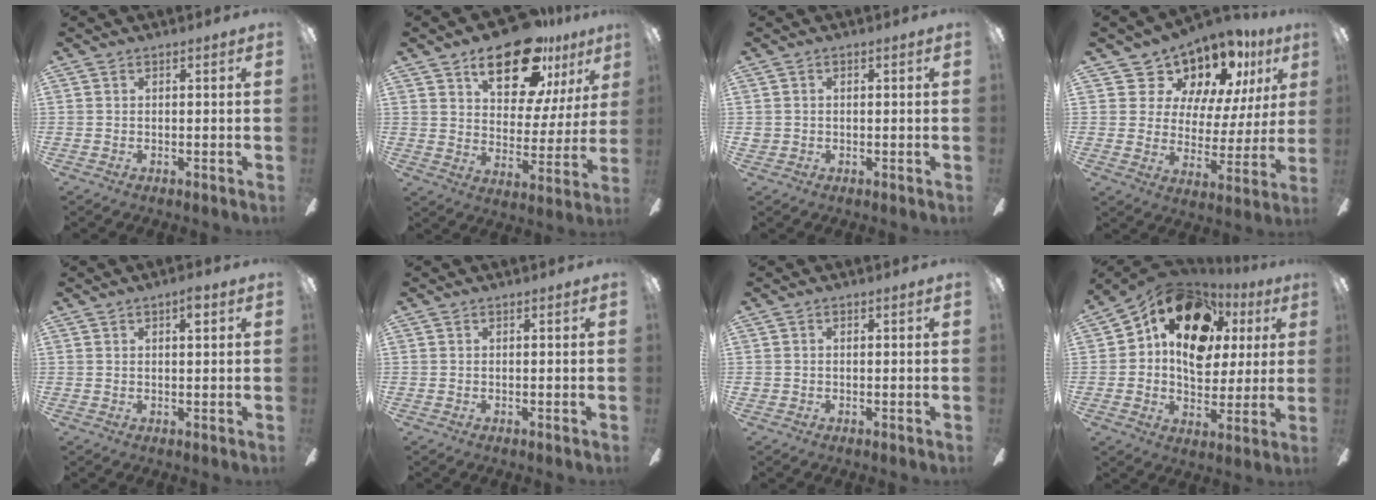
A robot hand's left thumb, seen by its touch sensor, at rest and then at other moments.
{"total": 19.4, "force": [12.4, 9.4, 11.7], "torque": [-0.179, -0.058, 0.211]}
{"total": 1.1, "force": [0.0, 1.1, 0.3], "torque": [-0.007, 0.006, -0.002]}
{"total": 12.2, "force": [10.2, 6.2, 2.4], "torque": [-0.063, -0.086, 0.186]}
{"total": 2.8, "force": [1.6, 1.1, 2.0], "torque": [-0.018, -0.005, 0.021]}
{"total": 0.0}
{"total": 0.7, "force": [-0.1, 0.6, 0.2], "torque": [-0.002, 0.006, -0.004]}
{"total": 18.0, "force": [6.7, 12.7, 10.9], "torque": [-0.163, -0.019, 0.120]}